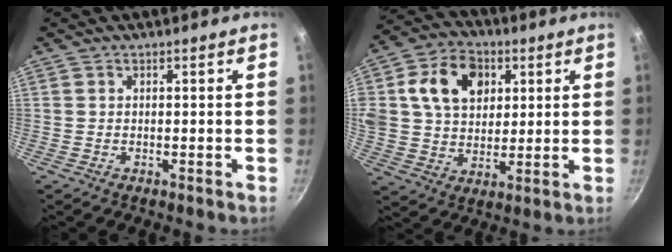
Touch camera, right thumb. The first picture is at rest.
{"total": 17.1, "force": [5.2, 13.0, 9.8], "torque": [-0.157, 0.013, 0.083]}